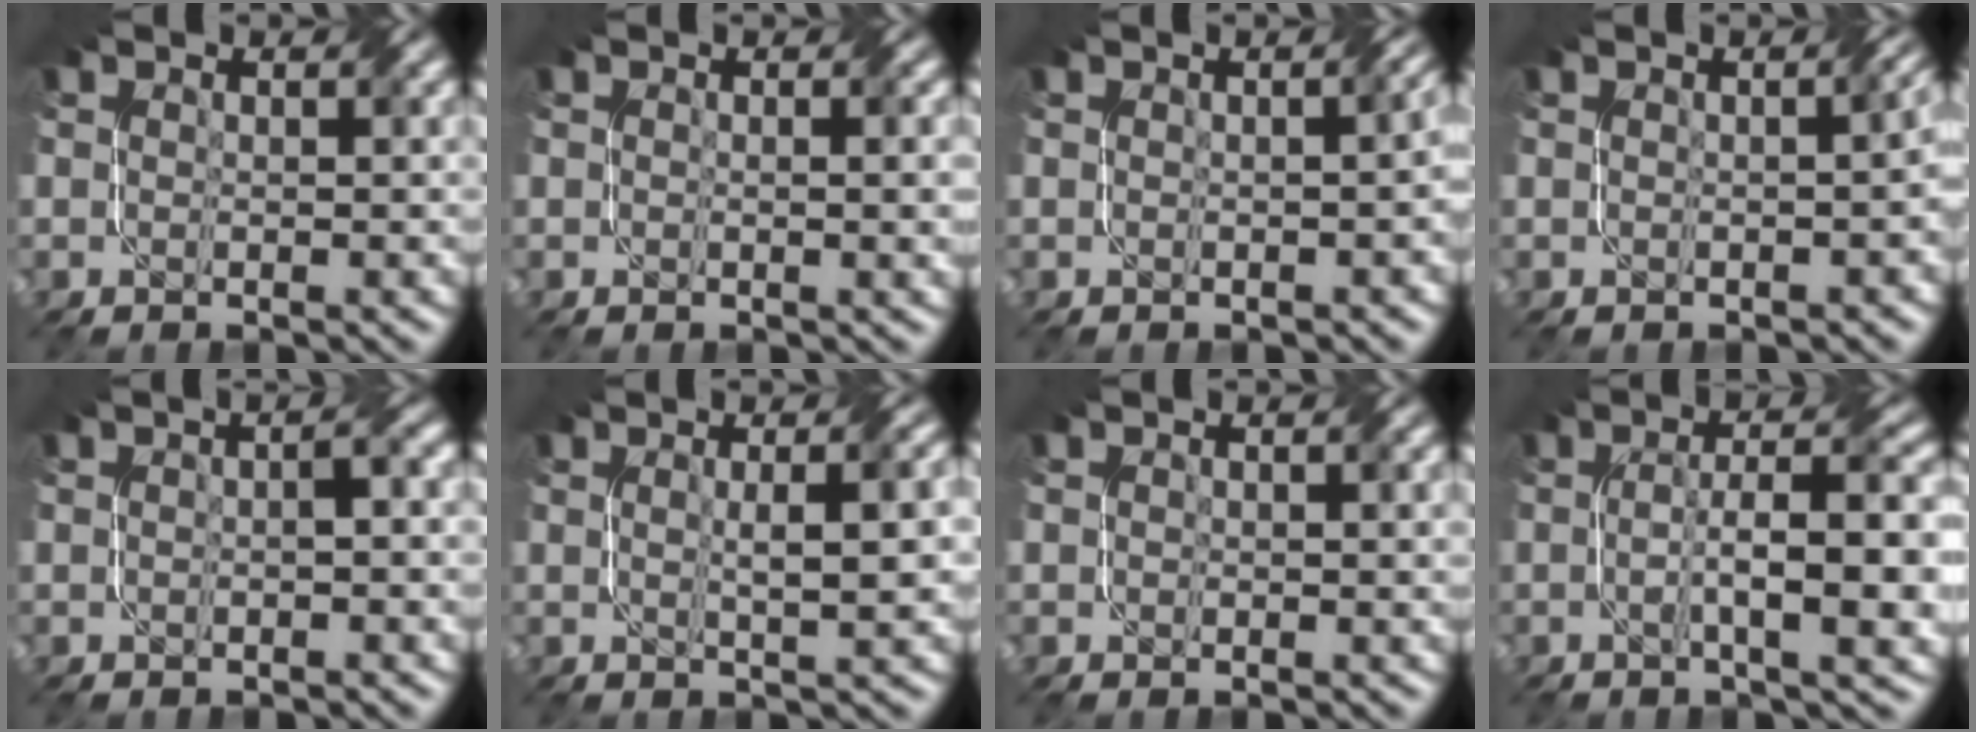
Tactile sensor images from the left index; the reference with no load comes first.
{"total": 1.6, "force": [0.2, 0.4, 1.6], "torque": [-0.021, 0.000, 0.005]}
{"total": 2.9, "force": [-0.2, 1.2, 2.6], "torque": [-0.016, 0.008, 0.003]}
{"total": 3.5, "force": [-0.3, 1.5, 3.1], "torque": [-0.017, 0.006, 0.004]}
{"total": 1.5, "force": [-0.2, 0.2, 1.5], "torque": [-0.025, 0.007, -0.006]}
{"total": 4.0, "force": [0.5, 0.8, 3.9], "torque": [-0.047, 0.012, 0.005]}
{"total": 0.9, "force": [0.4, 0.5, 0.6], "torque": [-0.008, 0.000, 0.007]}
{"total": 7.5, "force": [-0.7, 1.6, 7.3], "torque": [-0.112, 0.006, -0.010]}